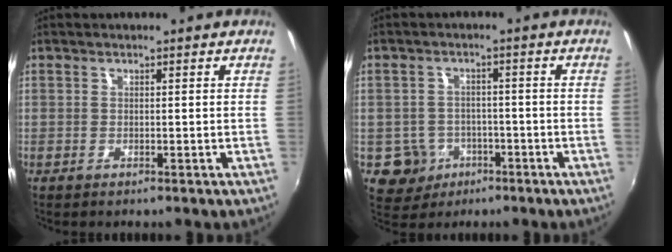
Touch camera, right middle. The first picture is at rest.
{"total": 6.1, "force": [-2.7, 5.4, 1.2], "torque": [-0.039, 0.009, -0.031]}